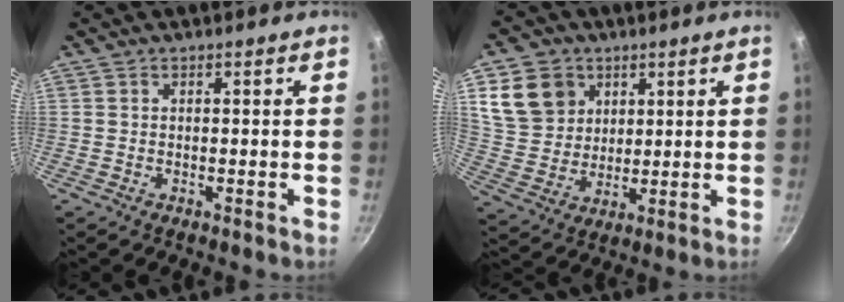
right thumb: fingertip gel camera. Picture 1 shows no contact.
{"total": 11.8, "force": [4.6, 9.7, 4.9], "torque": [-0.068, -0.009, 0.098]}